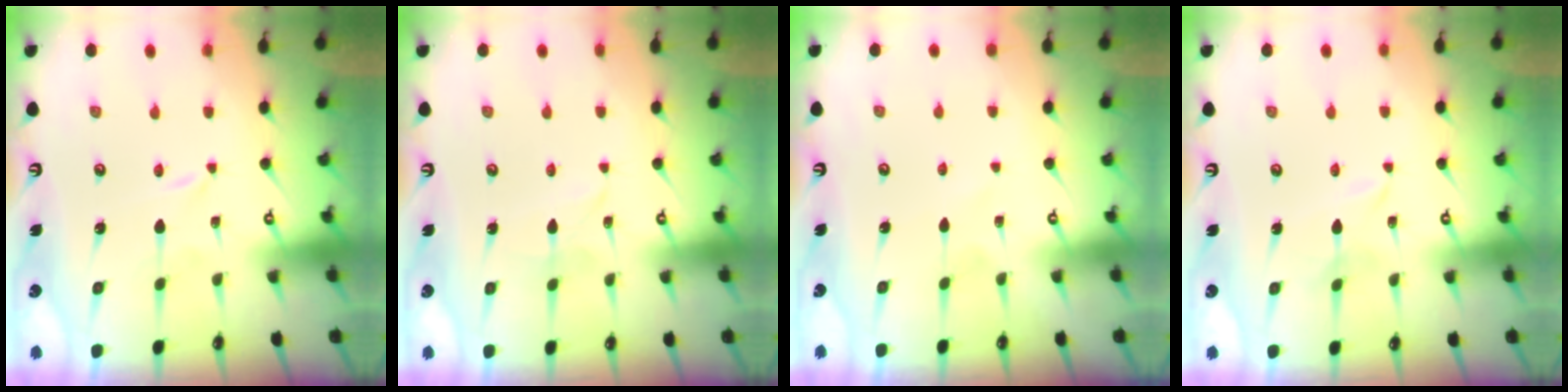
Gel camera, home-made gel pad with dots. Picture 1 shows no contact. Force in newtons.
{"total": 2.4, "press": 2.4, "slide": 0.2}
{"total": 2.3, "press": 2.2, "slide": 0.3}
{"total": 1.9, "press": 1.9, "slide": 0.3}